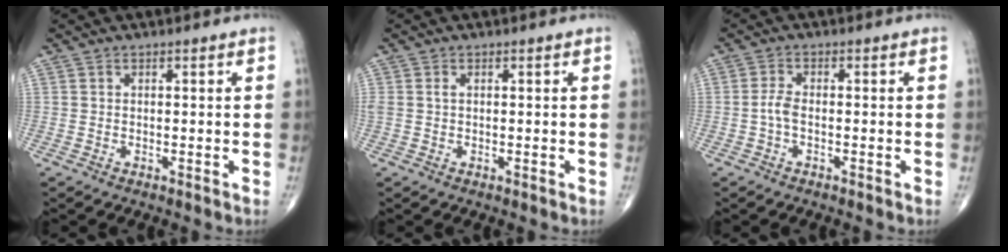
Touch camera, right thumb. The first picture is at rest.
{"total": 1.2, "force": [0.2, 0.8, 0.9], "torque": [-0.029, 0.011, 0.010]}
{"total": 2.2, "force": [-0.6, 0.9, 1.9], "torque": [-0.043, 0.003, -0.016]}